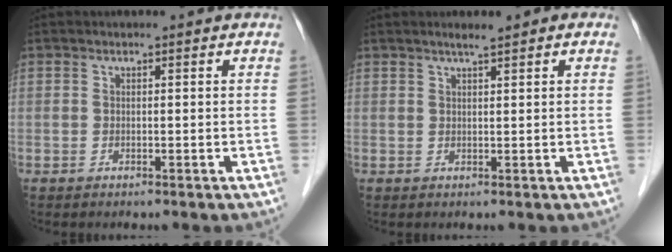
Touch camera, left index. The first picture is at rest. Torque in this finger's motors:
{"motor_torque": [-0.05, -0.10, 0.03, 0.00]}